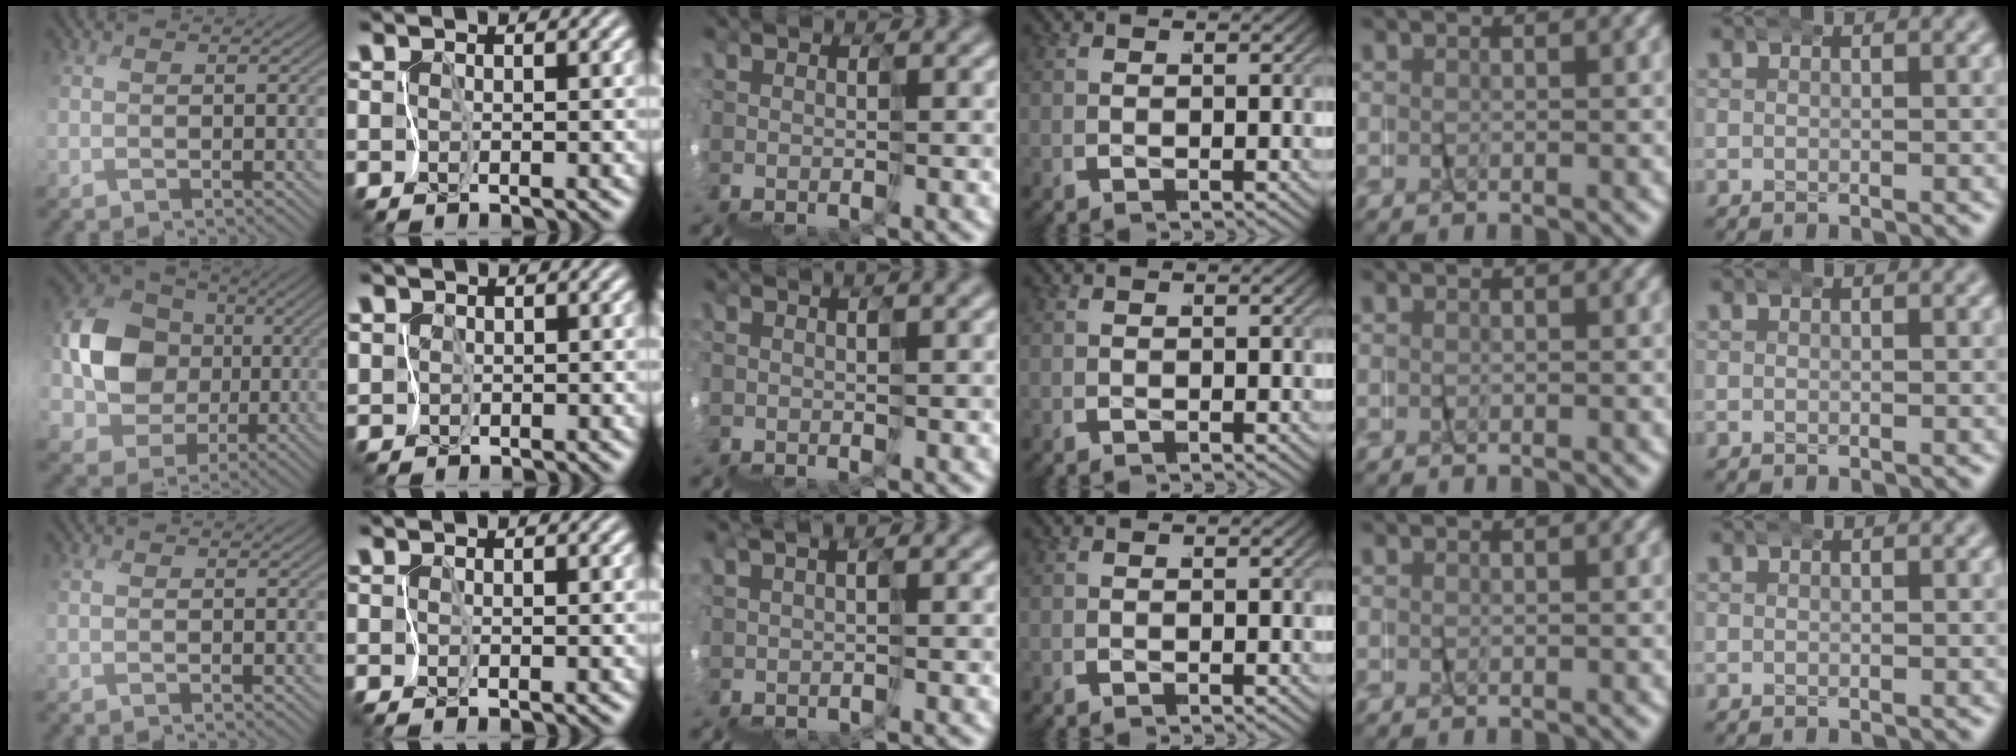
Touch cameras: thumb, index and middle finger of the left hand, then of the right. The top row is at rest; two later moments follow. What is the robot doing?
{"motion": "wrap", "object": "napkin"}